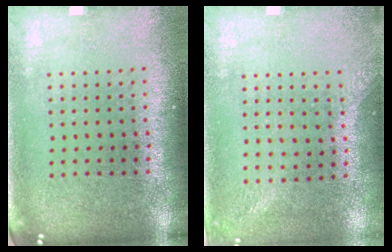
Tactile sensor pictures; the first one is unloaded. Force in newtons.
{"total": 1.4, "press": 1.1, "slide": 0.9}